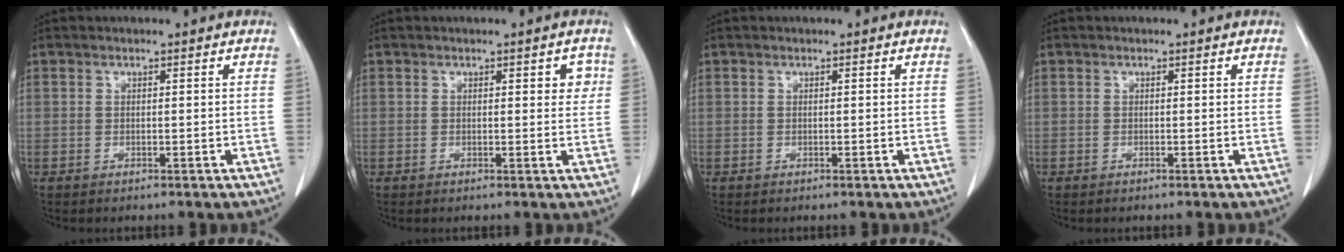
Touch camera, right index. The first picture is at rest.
{"total": 2.3, "force": [0.8, 1.1, 1.9], "torque": [-0.015, 0.002, 0.006]}
{"total": 0.0}
{"total": 0.0}